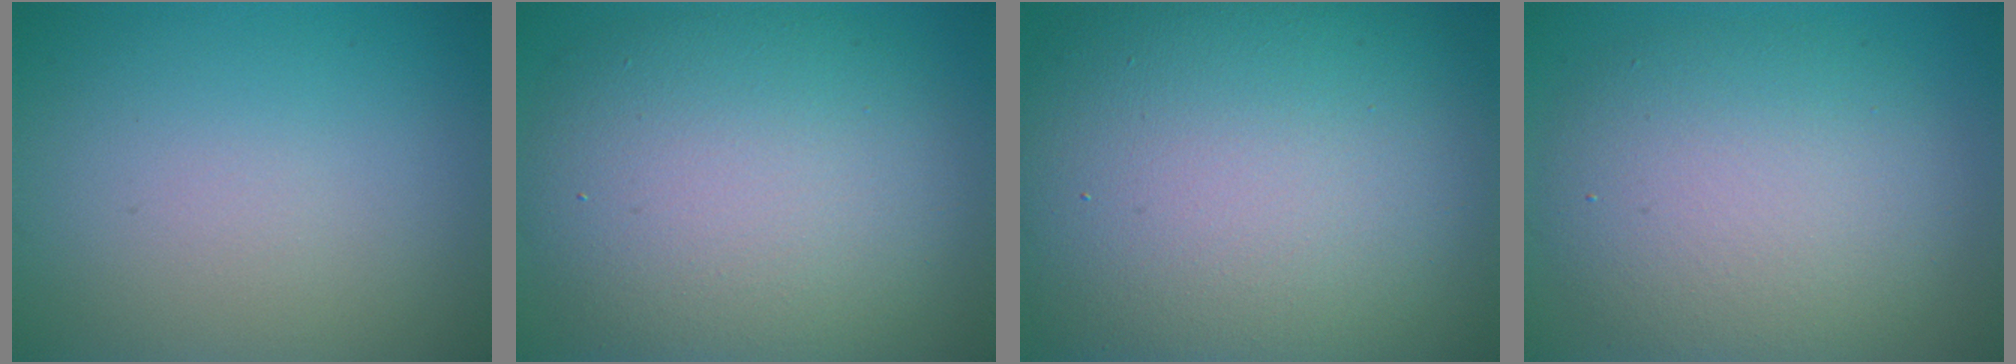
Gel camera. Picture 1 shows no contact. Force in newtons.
{"total": 10.7, "press": 10.6, "slide": 0.8}
{"total": 16.9, "press": 16.8, "slide": 1.1}
{"total": 7.7, "press": 7.7, "slide": 0.8}